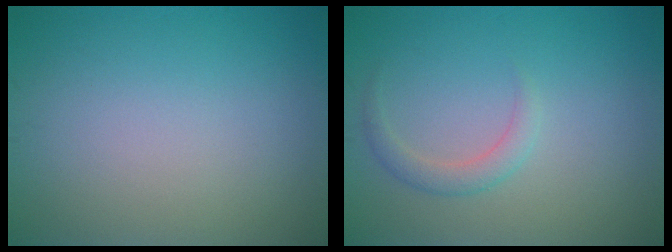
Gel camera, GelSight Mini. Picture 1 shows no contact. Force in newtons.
{"total": 1.7, "press": 1.7, "slide": 0.1}